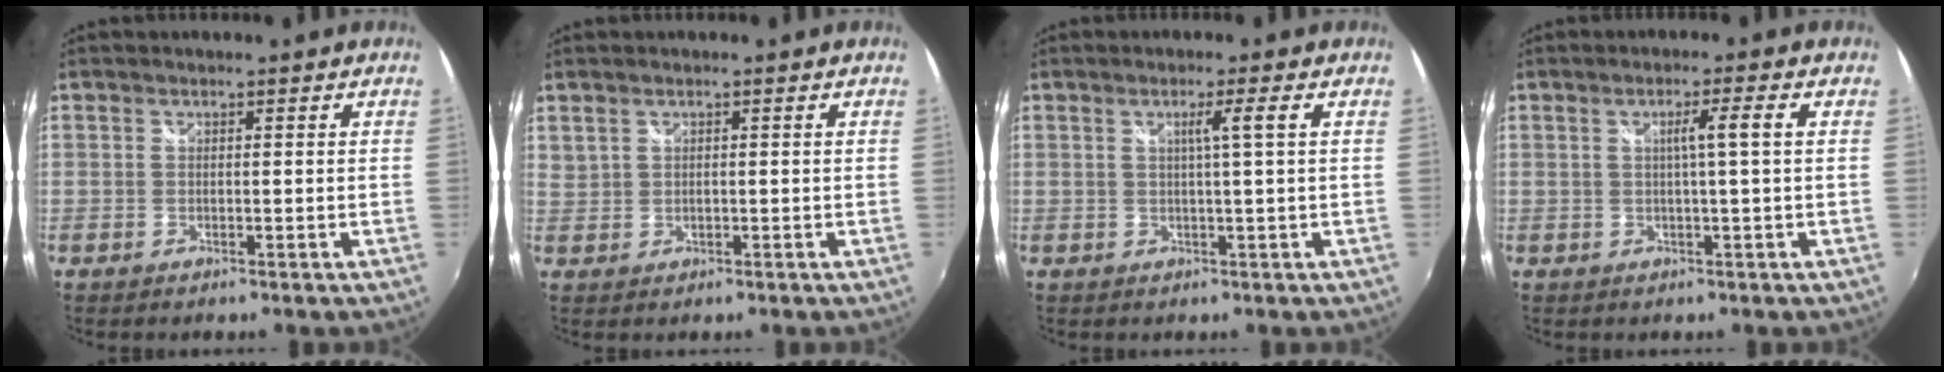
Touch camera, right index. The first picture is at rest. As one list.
[{"total": 2.4, "force": [1.5, 1.5, 1.1], "torque": [-0.019, -0.001, 0.033]}, {"total": 2.8, "force": [0.6, -1.0, 2.6], "torque": [-0.045, -0.002, 0.011]}, {"total": 3.4, "force": [0.3, -0.9, 3.3], "torque": [-0.057, 0.000, 0.005]}]